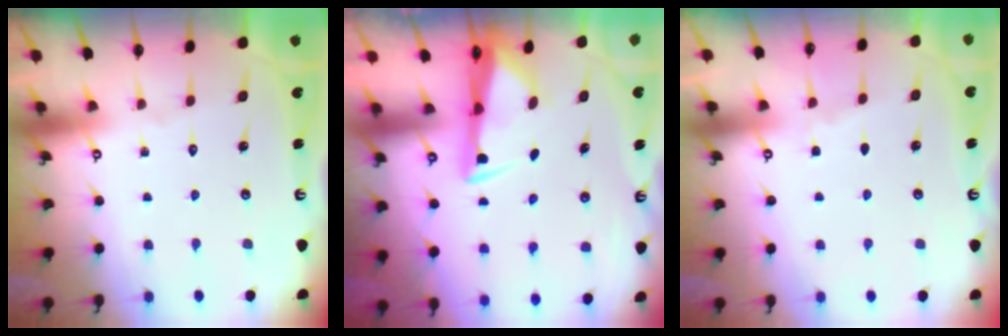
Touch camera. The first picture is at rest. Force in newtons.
{"total": 2.9, "press": 2.8, "slide": 1.0}
{"total": 2.8, "press": 2.8, "slide": 0.4}